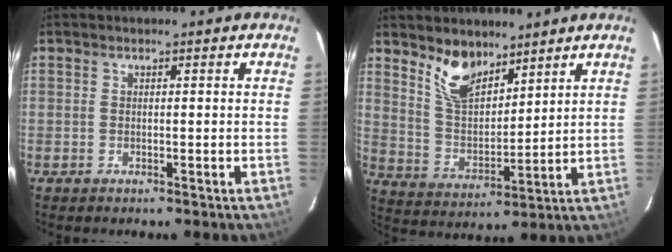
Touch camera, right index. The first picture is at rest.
{"total": 9.7, "force": [7.3, 4.1, 4.9], "torque": [-0.089, -0.002, 0.146]}